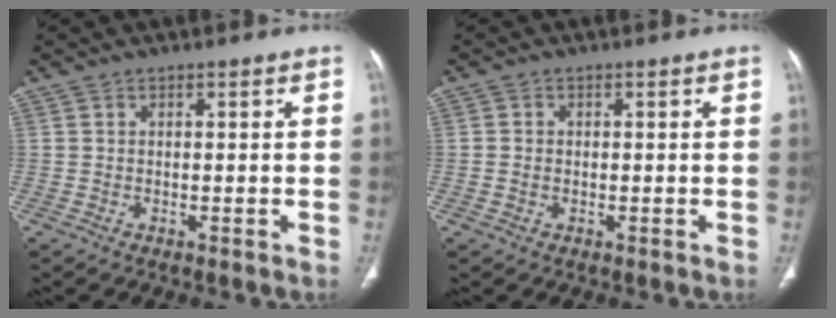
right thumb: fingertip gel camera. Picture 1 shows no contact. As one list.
[{"total": 1.5, "force": [-0.1, 1.2, 0.9], "torque": [-0.018, 0.005, -0.002]}]